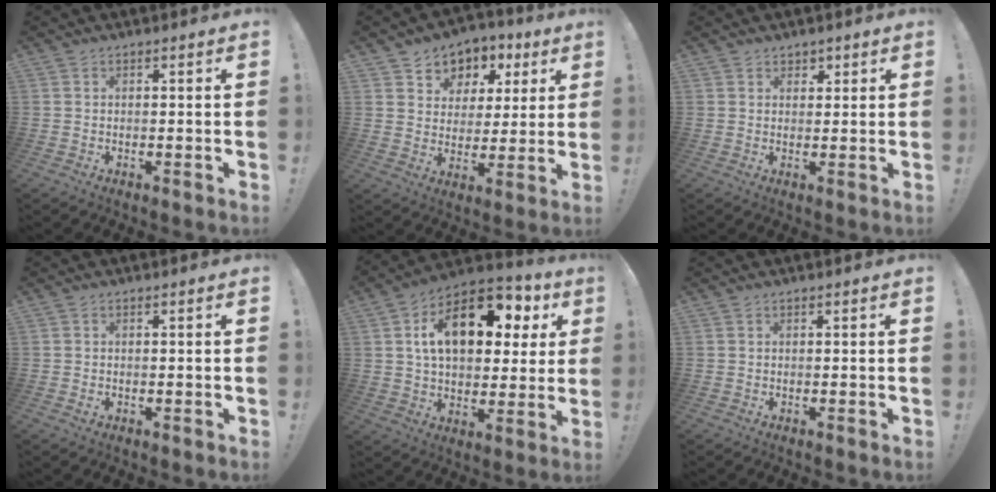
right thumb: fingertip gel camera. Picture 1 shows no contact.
{"total": 7.4, "force": [2.6, 6.7, 1.7], "torque": [-0.019, -0.024, 0.055]}
{"total": 2.4, "force": [1.5, 1.9, 0.3], "torque": [0.012, -0.009, 0.025]}
{"total": 0.6, "force": [0.1, 0.6, 0.1], "torque": [0.005, 0.001, 0.000]}
{"total": 19.1, "force": [6.9, 11.0, 14.0], "torque": [-0.218, -0.018, 0.116]}
{"total": 0.0}